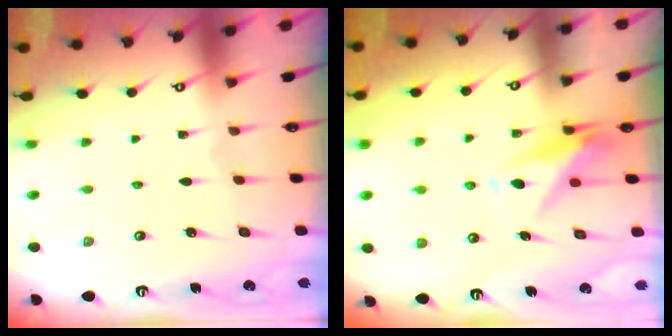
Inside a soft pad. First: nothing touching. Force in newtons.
{"total": 8.8, "press": 8.6, "slide": 1.7}